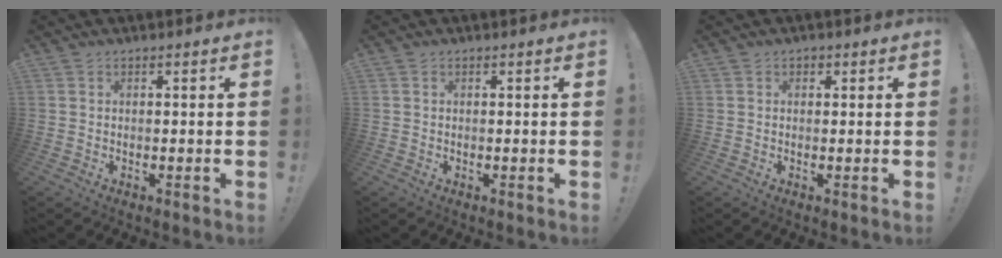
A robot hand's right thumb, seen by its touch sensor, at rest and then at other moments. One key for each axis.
{"total": 0.0}
{"total": 0.9, "fx": 0.2, "fy": 0.8, "fz": 0.3, "tx": 0.000, "ty": 0.000, "tz": 0.001}